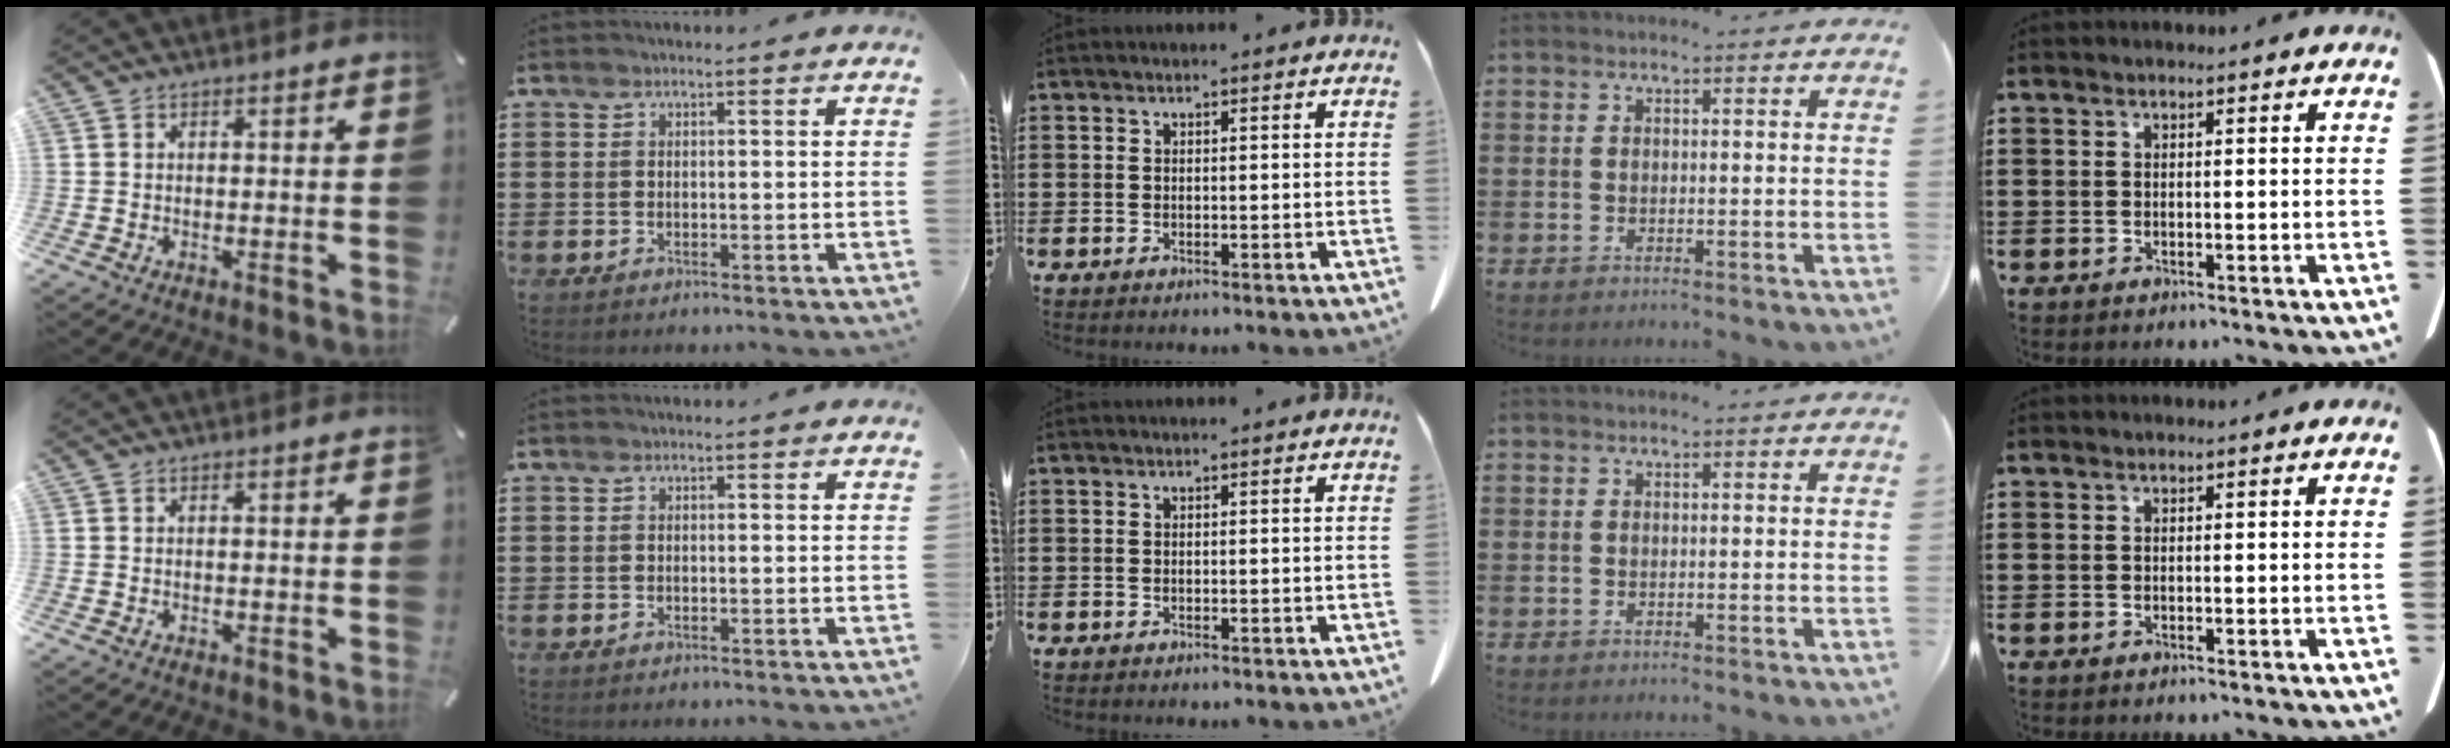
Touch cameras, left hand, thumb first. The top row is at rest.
{}